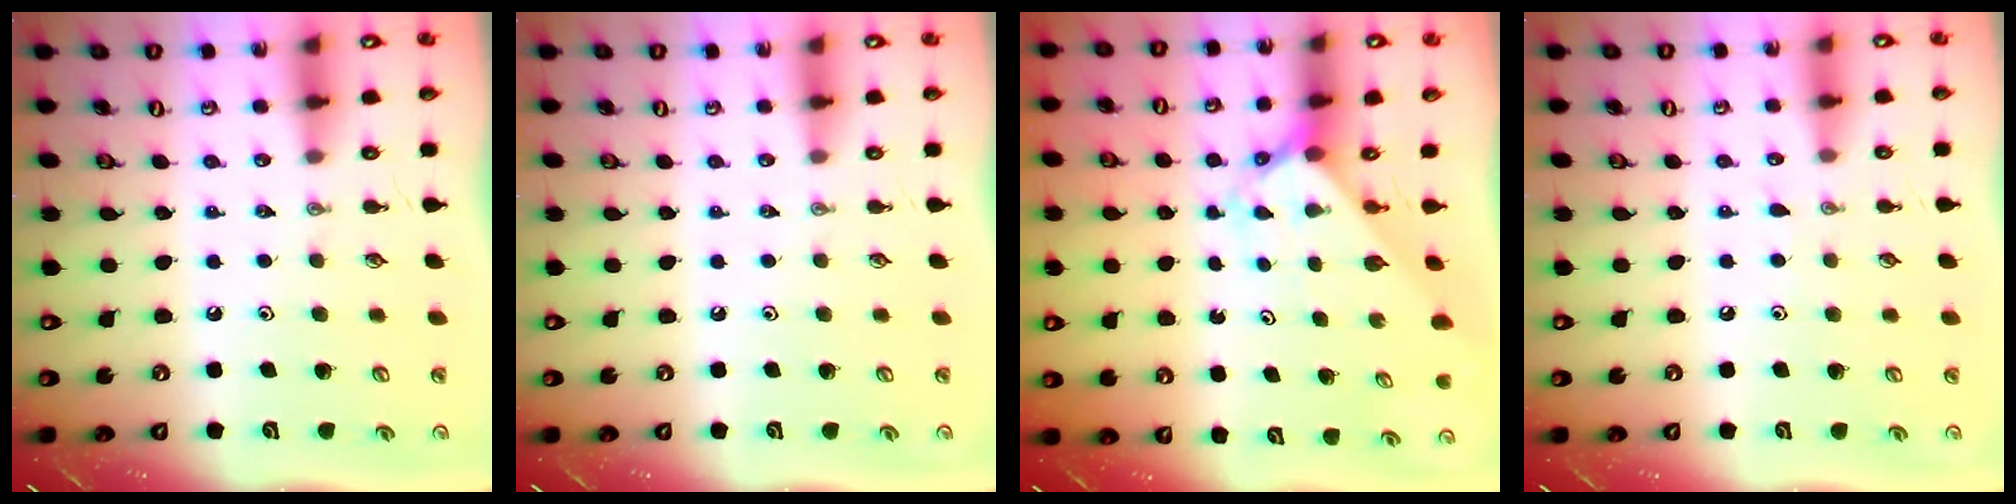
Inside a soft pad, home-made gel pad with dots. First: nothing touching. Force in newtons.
{"total": 0.0}
{"total": 2.1, "press": 2.1, "slide": 0.1}
{"total": 3.7, "press": 3.7, "slide": 0.5}